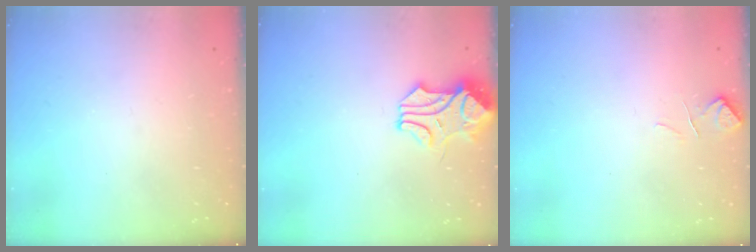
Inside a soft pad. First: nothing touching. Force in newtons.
{"total": 1.1, "press": 0.5, "slide": 1.0}
{"total": 0.8, "press": 0.3, "slide": 0.7}